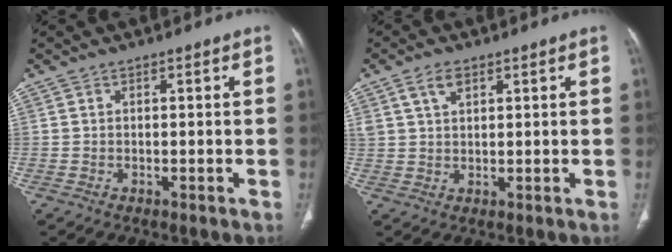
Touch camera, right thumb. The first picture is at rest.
{"total": 3.8, "force": [2.1, 2.2, 2.4], "torque": [-0.043, -0.003, 0.045]}